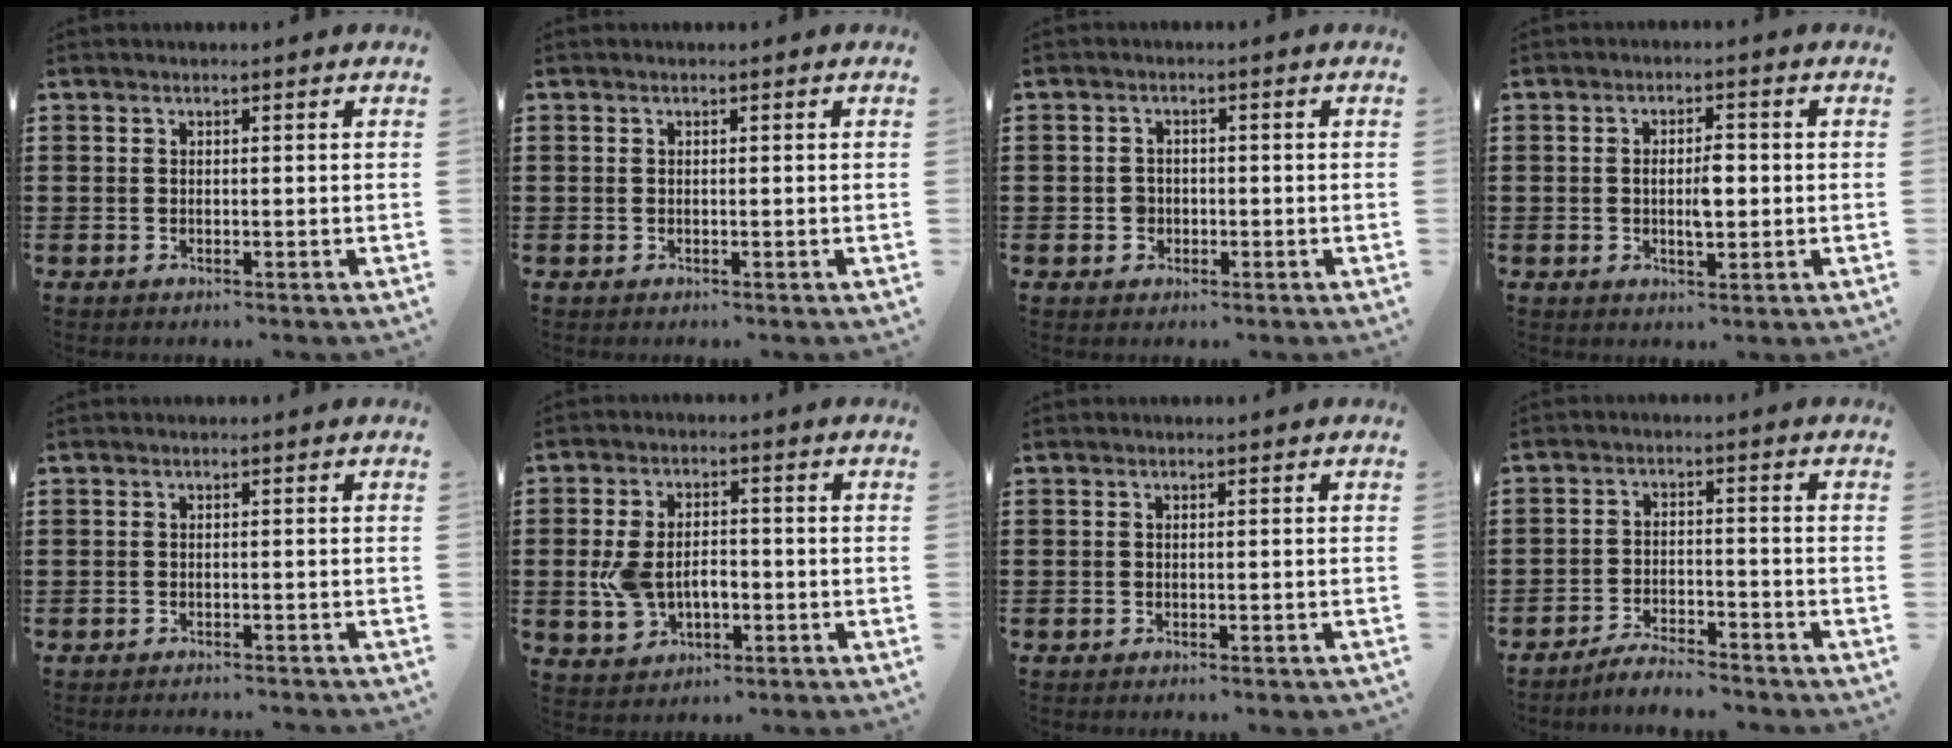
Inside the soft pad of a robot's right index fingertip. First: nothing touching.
{"total": 0.0}
{"total": 2.0, "force": [-0.6, 1.8, 0.6], "torque": [-0.016, 0.004, -0.014]}
{"total": 3.9, "force": [-0.1, 1.3, 3.7], "torque": [-0.068, 0.000, -0.003]}
{"total": 1.0, "force": [-1.0, -0.2, 0.0], "torque": [-0.003, -0.002, -0.020]}
{"total": 6.2, "force": [-1.1, 4.0, 4.7], "torque": [-0.113, 0.001, -0.026]}
{"total": 0.5, "force": [-0.5, -0.1, 0.1], "torque": [-0.003, -0.004, -0.009]}
{"total": 4.1, "force": [-4.0, 0.1, 0.8], "torque": [-0.025, 0.002, -0.084]}